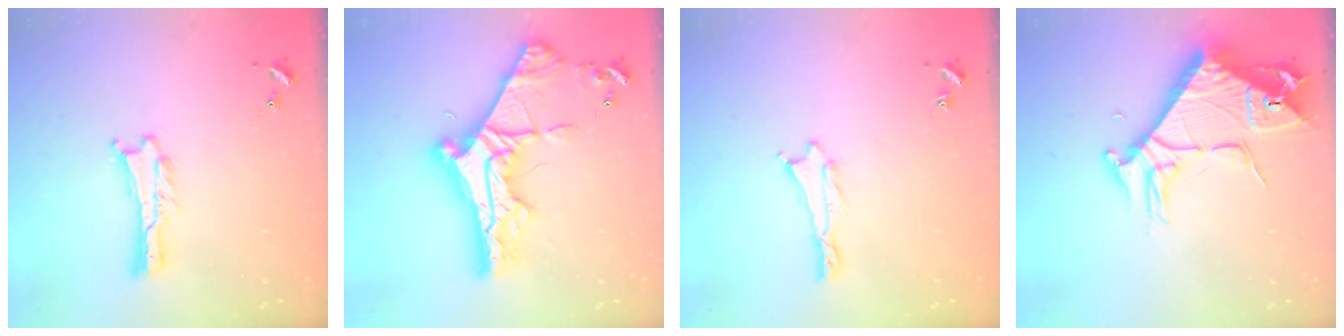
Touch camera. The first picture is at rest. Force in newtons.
{"total": 10.8, "press": 10.7, "slide": 1.2}
{"total": 0.5, "press": 0.5, "slide": 0.2}
{"total": 7.9, "press": 7.8, "slide": 1.0}